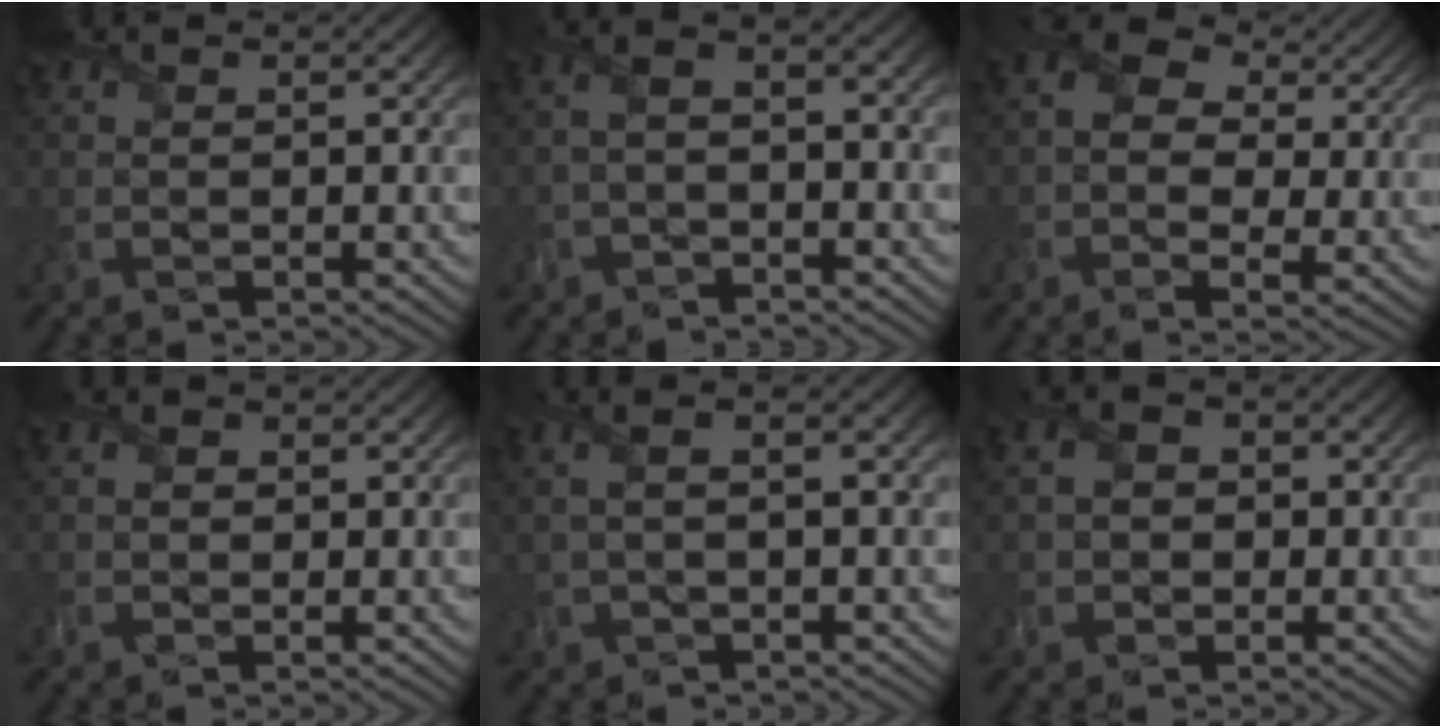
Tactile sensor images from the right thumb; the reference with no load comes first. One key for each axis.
{"total": 4.0, "fx": -1.6, "fy": 1.4, "fz": 3.4, "tx": -0.077, "ty": 0.010, "tz": -0.039}
{"total": 10.4, "fx": 2.6, "fy": 7.1, "fz": 7.2, "tx": -0.158, "ty": 0.004, "tz": 0.052}
{"total": 1.8, "fx": -0.2, "fy": 1.5, "fz": 0.8, "tx": -0.019, "ty": 0.004, "tz": -0.012}
{"total": 4.3, "fx": -0.3, "fy": 1.2, "fz": 4.2, "tx": -0.097, "ty": 0.006, "tz": -0.008}
{"total": 3.7, "fx": -0.3, "fy": 3.1, "fz": 2.1, "tx": -0.047, "ty": 0.006, "tz": -0.019}